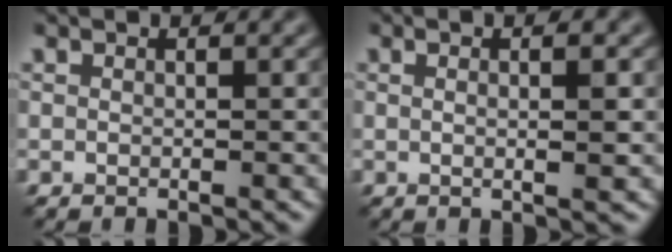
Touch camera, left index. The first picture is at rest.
{"total": 3.7, "force": [0.7, 1.1, 3.4], "torque": [-0.029, 0.001, -0.007]}